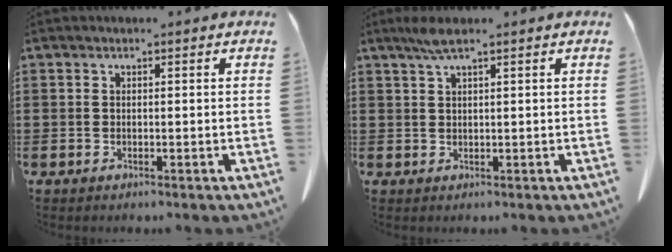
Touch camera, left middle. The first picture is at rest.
{"total": 2.5, "force": [1.7, 0.0, 1.8], "torque": [-0.037, 0.002, 0.031]}